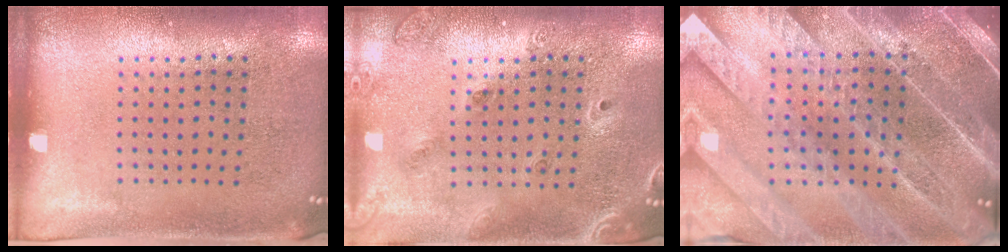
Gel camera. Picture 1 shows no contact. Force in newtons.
{"total": 1.5, "press": 1.3, "slide": 0.7}
{"total": 5.4, "press": 4.6, "slide": 2.8}